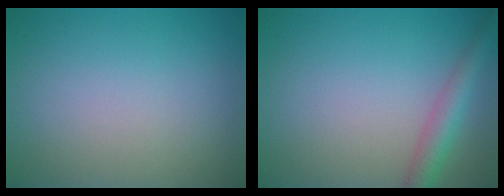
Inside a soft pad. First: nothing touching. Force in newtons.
{"total": 3.2, "press": 3.2, "slide": 0.1}